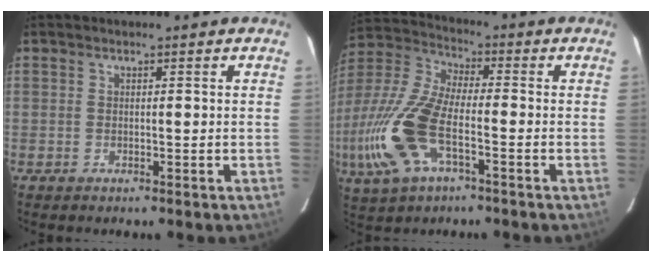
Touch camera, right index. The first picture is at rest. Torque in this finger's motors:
{"motor_torque": [1.83, -0.31, 1.06, 0.21]}